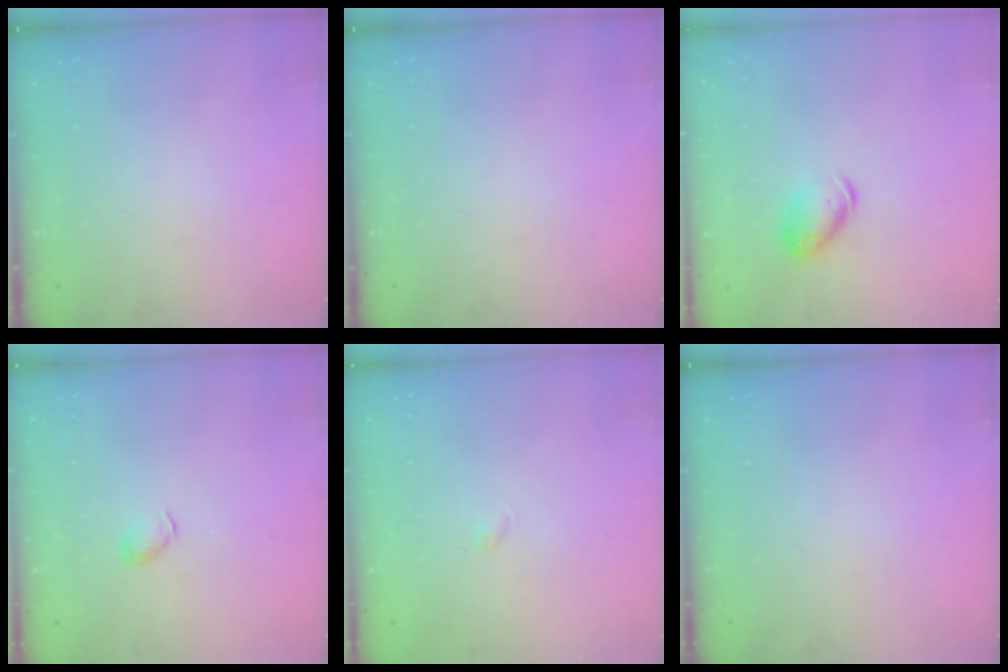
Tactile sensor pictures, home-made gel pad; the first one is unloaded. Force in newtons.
{"total": 0.0}
{"total": 9.7, "press": 9.6, "slide": 1.4}
{"total": 2.9, "press": 2.9, "slide": 0.5}
{"total": 2.6, "press": 2.6, "slide": 0.4}
{"total": 0.0}